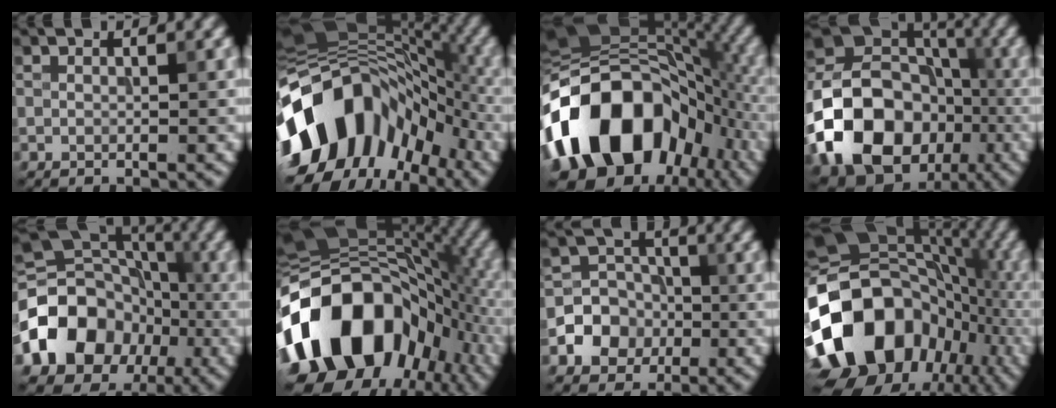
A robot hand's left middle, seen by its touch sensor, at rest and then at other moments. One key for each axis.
{"total": 17.6, "fx": -5.7, "fy": 12.2, "fz": 11.3, "tx": -0.200, "ty": 0.005, "tz": -0.104}
{"total": 16.6, "fx": -5.6, "fy": 11.5, "fz": 10.6, "tx": -0.176, "ty": 0.007, "tz": -0.106}
{"total": 18.5, "fx": -6.6, "fy": 14.3, "fz": 9.7, "tx": -0.195, "ty": -0.003, "tz": -0.128}
{"total": 12.5, "fx": -4.0, "fy": 10.2, "fz": 6.1, "tx": -0.128, "ty": -0.001, "tz": -0.084}
{"total": 18.2, "fx": -5.6, "fy": 12.5, "fz": 11.9, "tx": -0.215, "ty": 0.001, "tz": -0.106}
{"total": 5.0, "fx": -1.5, "fy": 4.5, "fz": 1.6, "tx": 0.001, "ty": 0.001, "tz": -0.052}
{"total": 18.4, "fx": -5.0, "fy": 13.3, "fz": 11.7, "tx": -0.221, "ty": 0.007, "tz": -0.097}